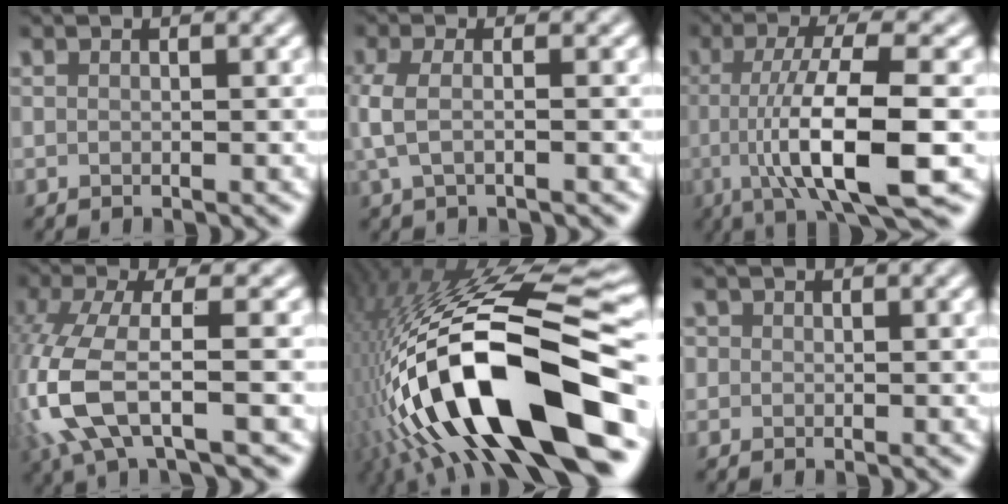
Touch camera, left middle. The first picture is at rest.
{"total": 2.9, "force": [-0.2, 0.9, 2.8], "torque": [-0.060, -0.002, -0.010]}
{"total": 9.8, "force": [-1.9, 2.2, 9.4], "torque": [-0.144, -0.001, -0.036]}
{"total": 7.5, "force": [-2.8, 2.2, 6.6], "torque": [-0.167, -0.005, -0.062]}
{"total": 17.0, "force": [-6.4, 5.8, 14.6], "torque": [-0.268, 0.021, -0.105]}
{"total": 1.5, "force": [0.5, 1.4, 0.4], "torque": [0.001, 0.006, -0.008]}